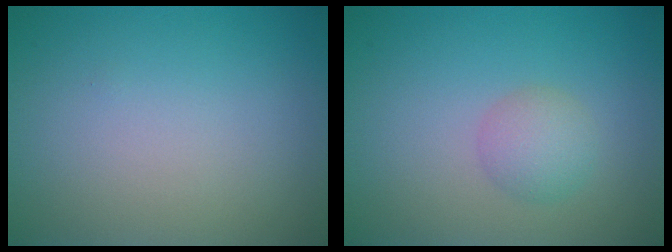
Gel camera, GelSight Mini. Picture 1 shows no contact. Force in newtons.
{"total": 2.2, "press": 2.2, "slide": 0.1}